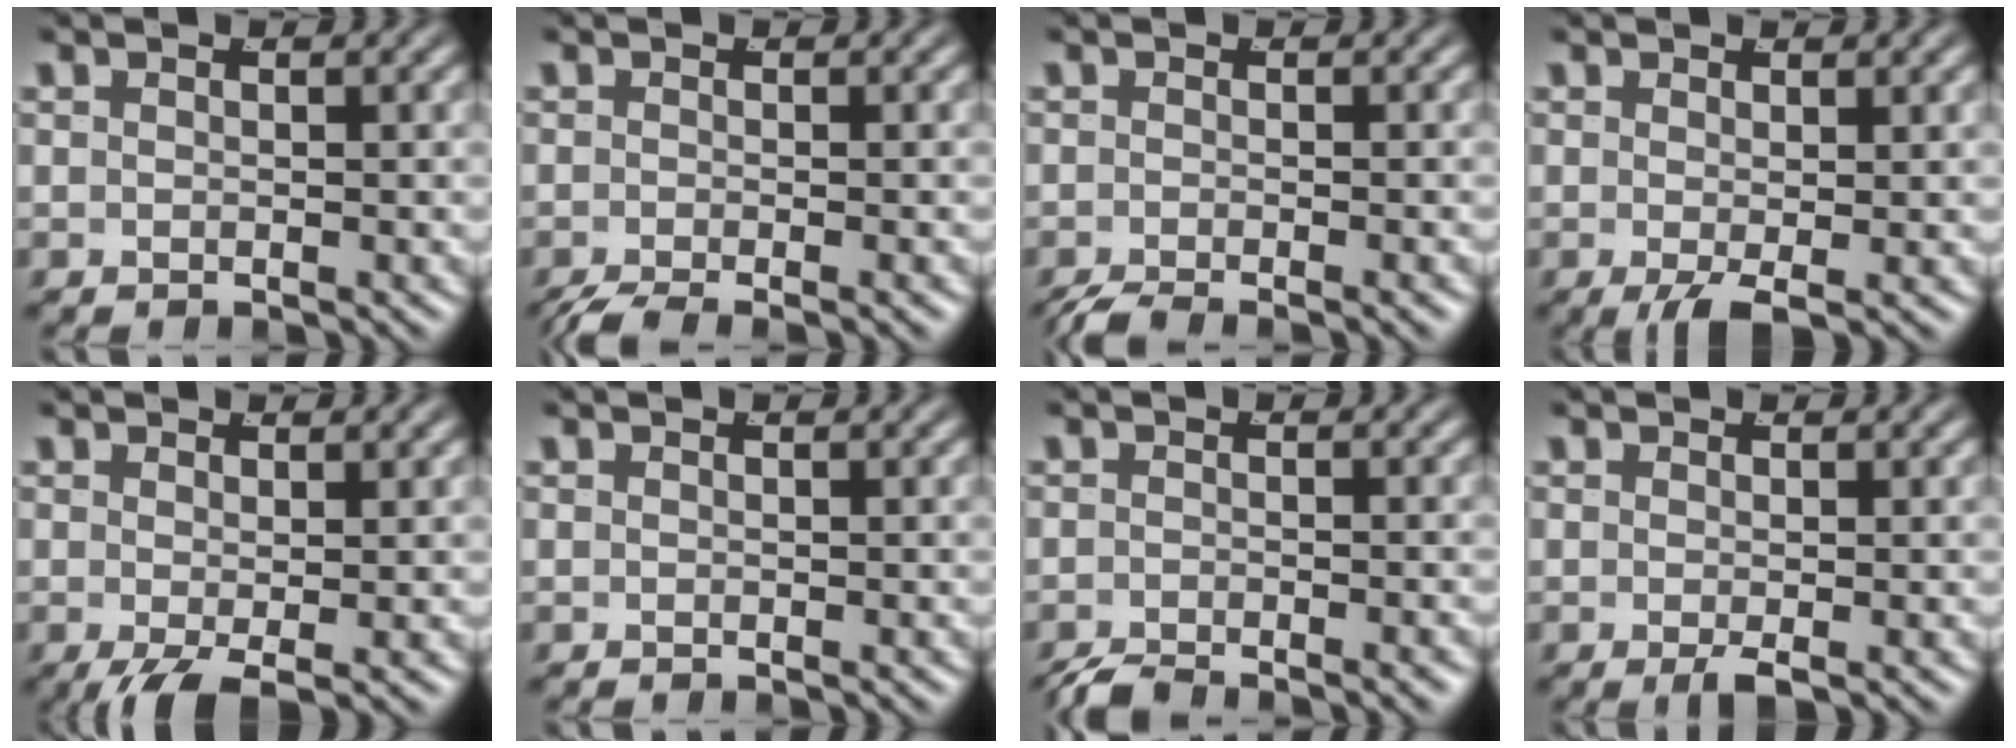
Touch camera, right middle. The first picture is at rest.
{"total": 2.7, "force": [-2.4, 0.4, 1.2], "torque": [-0.017, -0.011, -0.032]}
{"total": 2.1, "force": [-2.0, 0.1, 0.8], "torque": [-0.009, -0.008, -0.029]}
{"total": 1.6, "force": [-0.6, 0.0, 1.5], "torque": [-0.022, -0.017, -0.002]}
{"total": 2.0, "force": [-1.0, 0.2, 1.7], "torque": [-0.023, -0.019, -0.005]}
{"total": 0.0}
{"total": 2.3, "force": [-2.2, 0.0, 0.6], "torque": [-0.008, -0.008, -0.037]}
{"total": 1.0, "force": [-0.5, 0.0, 0.9], "torque": [-0.014, -0.006, -0.008]}